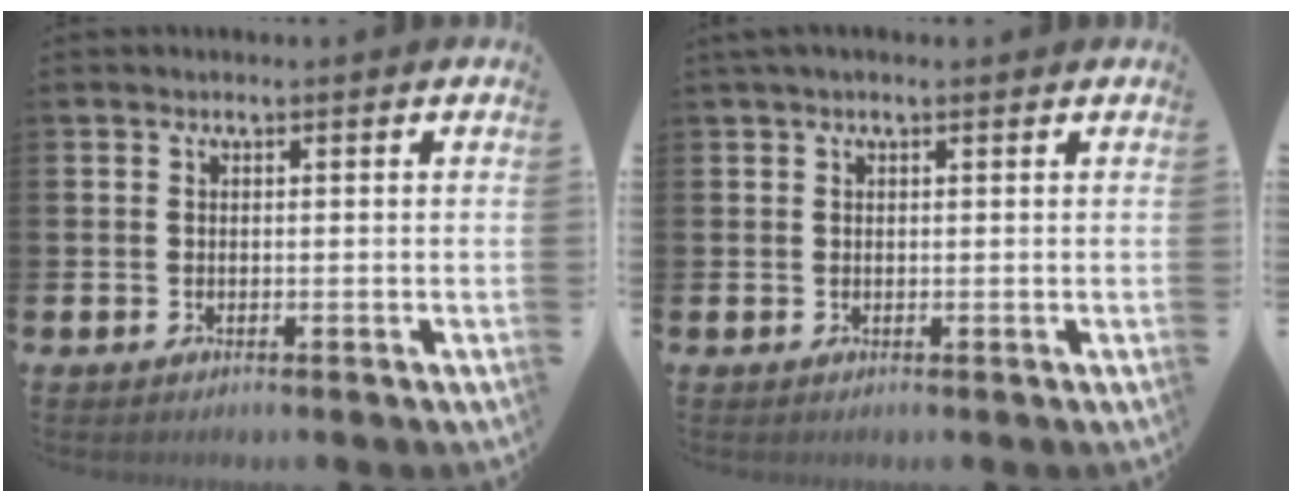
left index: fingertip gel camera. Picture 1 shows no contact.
{"total": 0.9, "force": [0.6, 0.2, 0.7], "torque": [-0.012, 0.002, 0.009]}